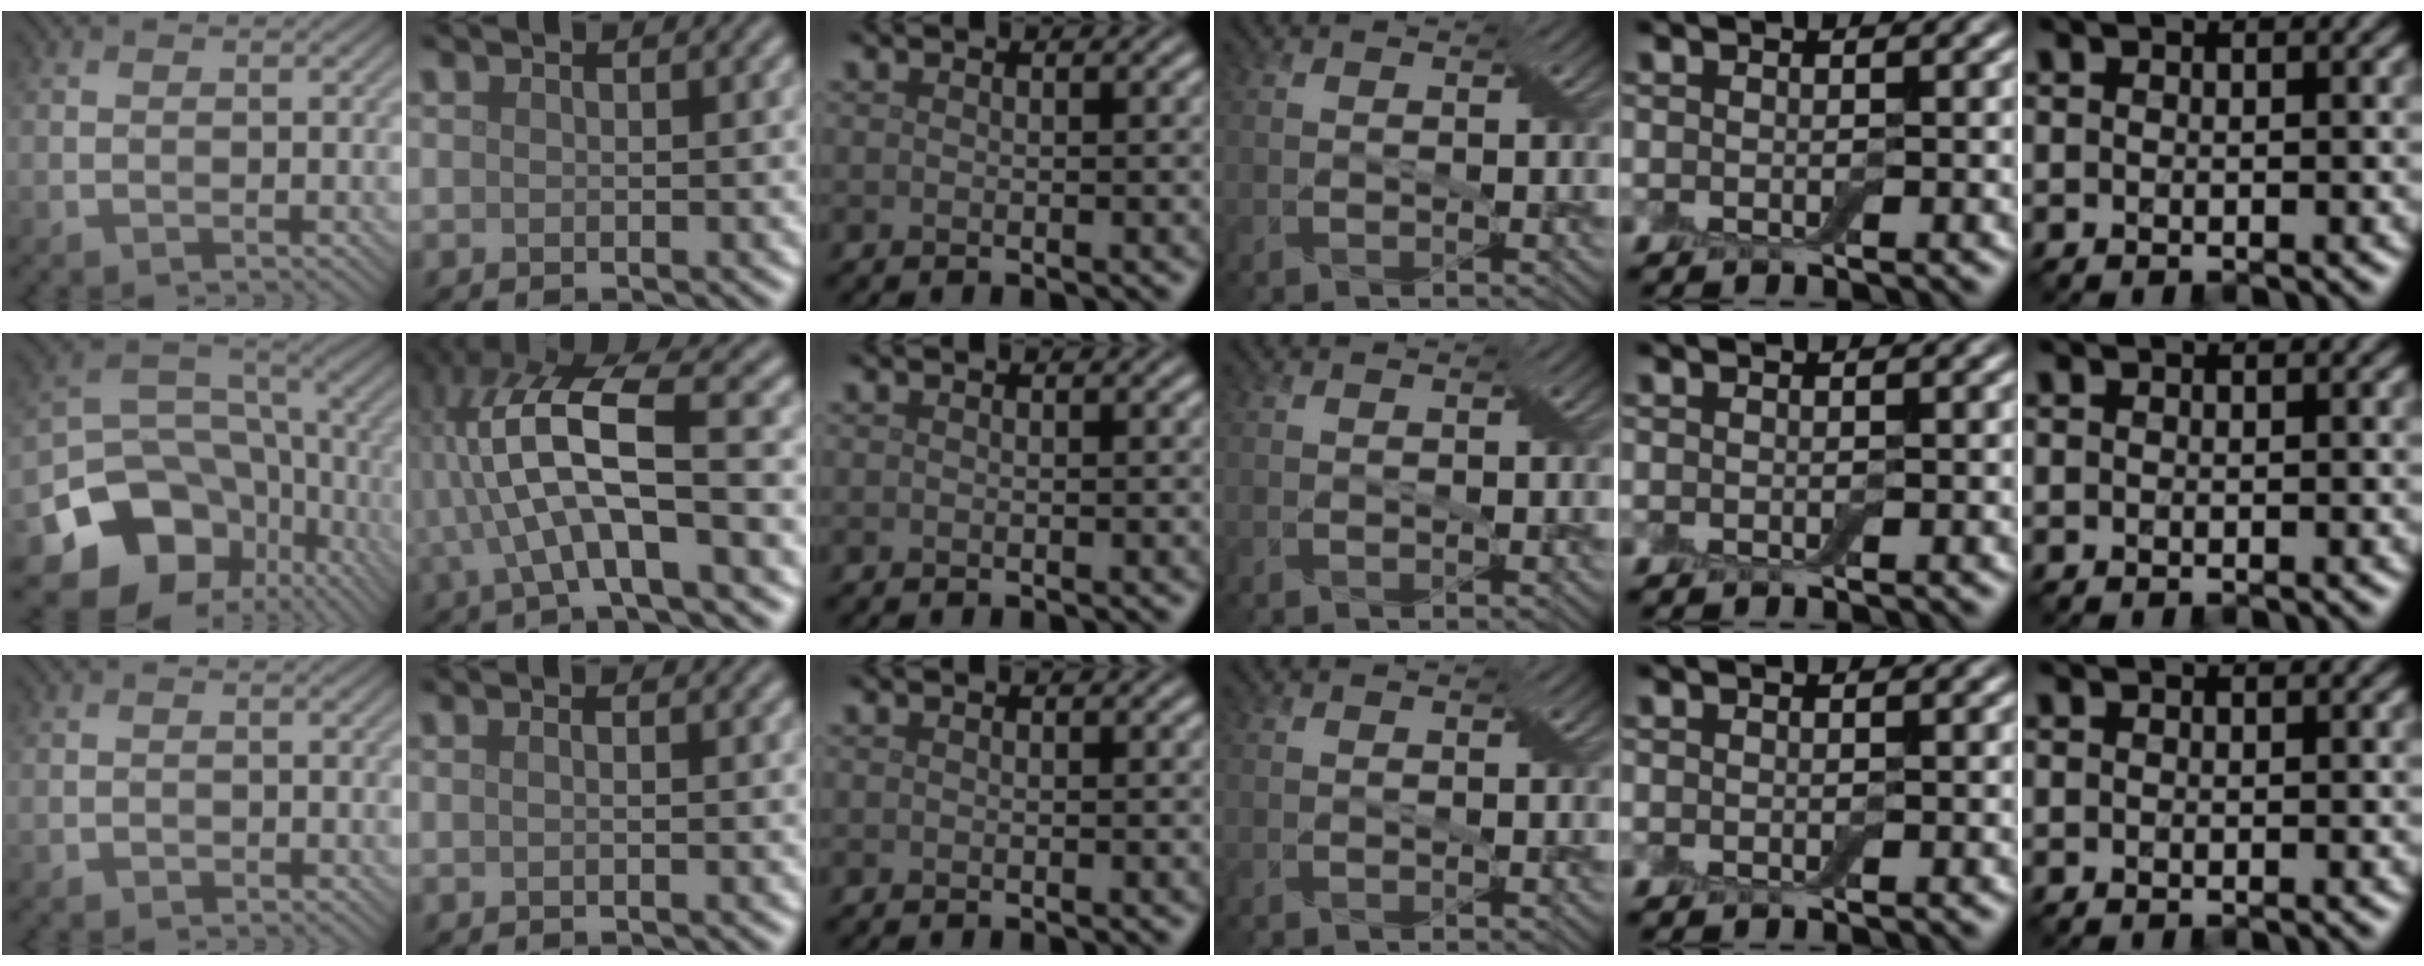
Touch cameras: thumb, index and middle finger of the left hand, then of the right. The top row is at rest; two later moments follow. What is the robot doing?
{"motion": "fold", "object": "bandage"}